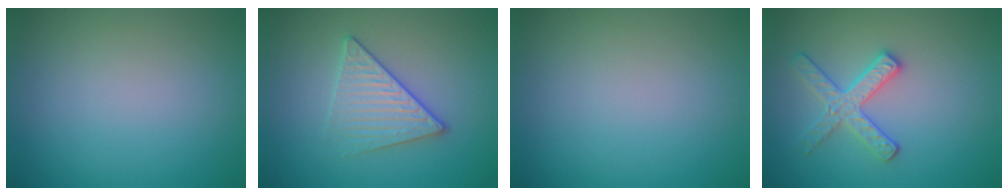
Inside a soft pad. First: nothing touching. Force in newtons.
{"total": 3.4, "press": 3.0, "slide": 1.4}
{"total": 0.0}
{"total": 2.8, "press": 2.7, "slide": 0.6}